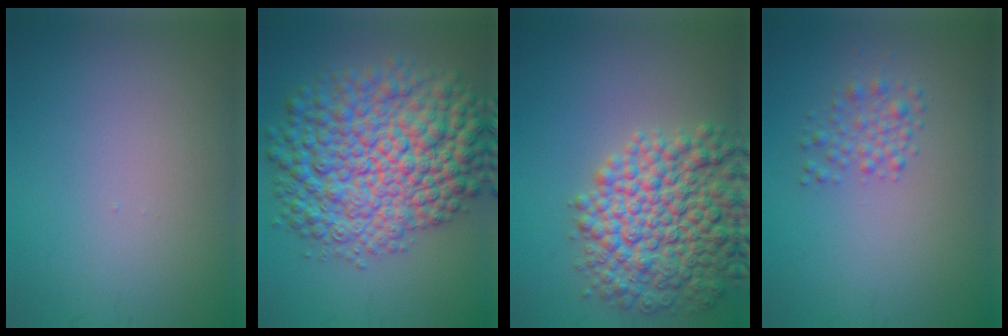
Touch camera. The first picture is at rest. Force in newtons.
{"total": 12.3, "press": 12.3, "slide": 0.2}
{"total": 9.6, "press": 9.6, "slide": 0.3}
{"total": 1.9, "press": 1.9, "slide": 0.0}